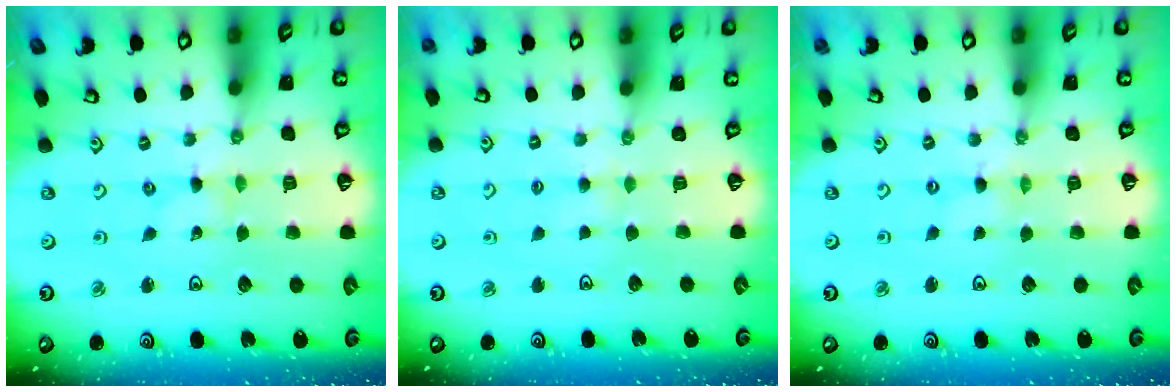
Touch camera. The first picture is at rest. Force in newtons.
{"total": 2.7, "press": 2.6, "slide": 0.4}
{"total": 0.0}